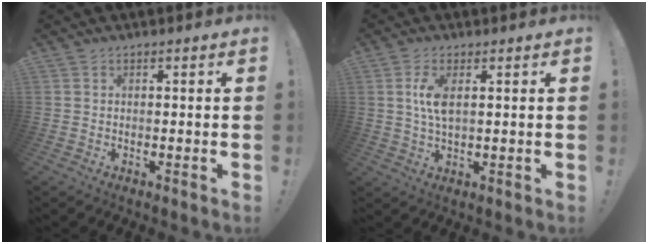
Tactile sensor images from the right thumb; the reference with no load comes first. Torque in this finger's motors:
{"motor_torque": [0.04, 0.05, 0.47, -0.09, 0.02]}